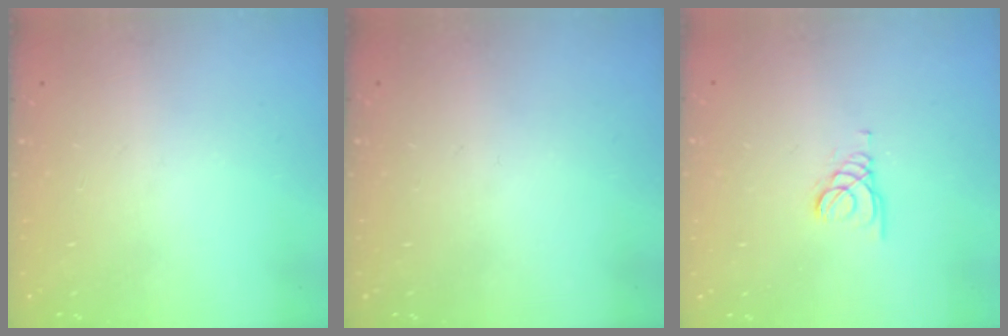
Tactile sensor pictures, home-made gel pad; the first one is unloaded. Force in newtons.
{"total": 0.0}
{"total": 1.5, "press": 1.5, "slide": 0.1}